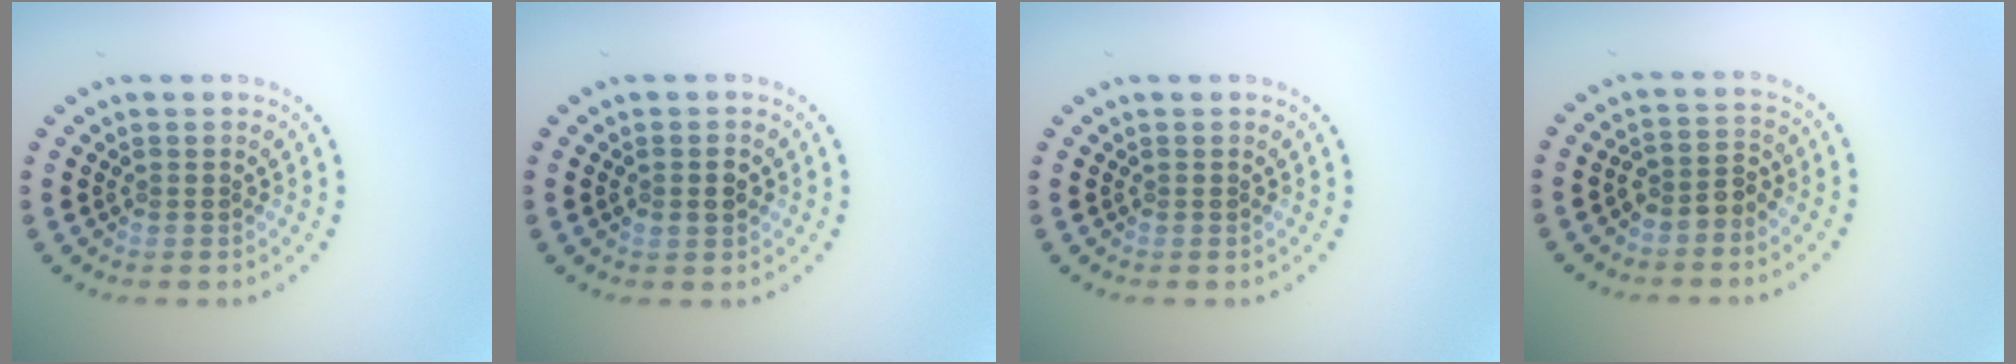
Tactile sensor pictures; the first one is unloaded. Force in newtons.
{"total": 1.9, "press": 1.9, "slide": 0.2}
{"total": 0.0}
{"total": 2.0, "press": 1.7, "slide": 1.0}